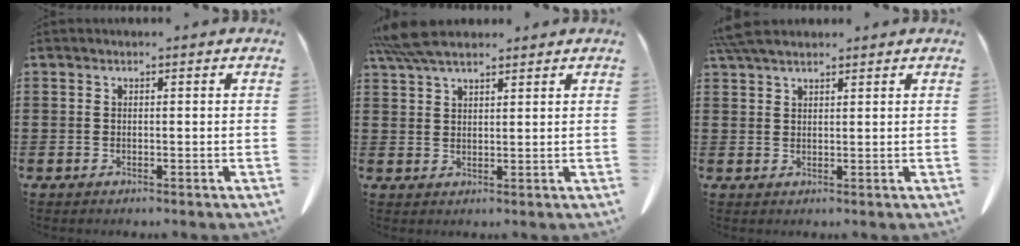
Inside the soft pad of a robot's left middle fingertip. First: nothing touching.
{"total": 6.1, "force": [4.9, 1.5, 3.3], "torque": [-0.076, -0.003, 0.094]}
{"total": 3.8, "force": [3.2, 1.0, 1.9], "torque": [-0.047, -0.001, 0.063]}